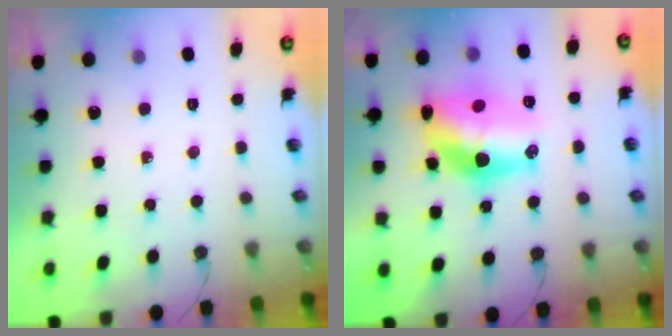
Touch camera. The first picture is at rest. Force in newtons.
{"total": 16.9, "press": 16.4, "slide": 4.1}